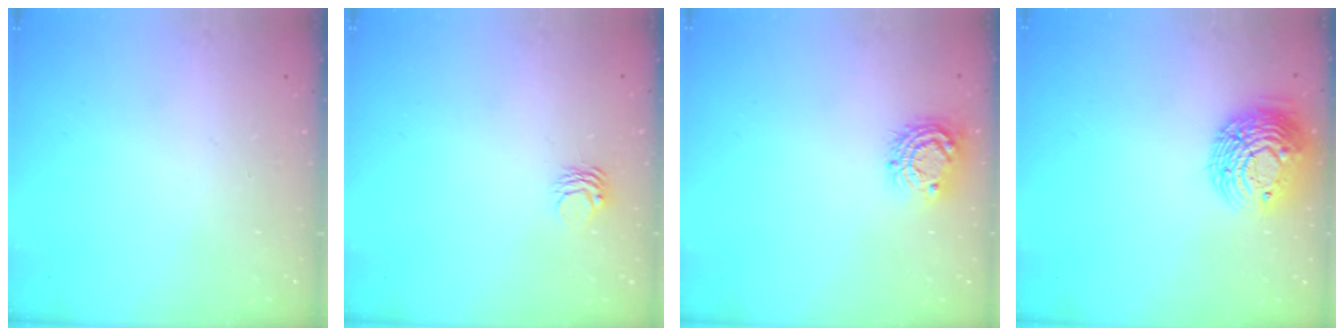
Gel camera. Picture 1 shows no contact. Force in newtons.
{"total": 3.1, "press": 3.1, "slide": 0.1}
{"total": 9.9, "press": 9.9, "slide": 0.7}
{"total": 13.2, "press": 13.2, "slide": 1.0}